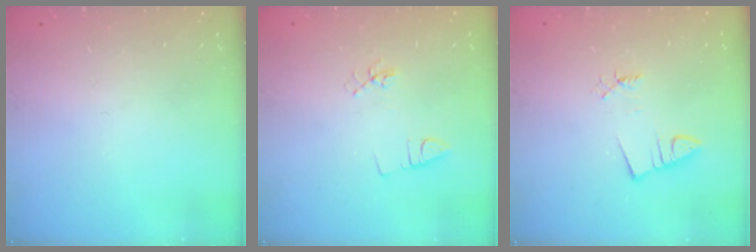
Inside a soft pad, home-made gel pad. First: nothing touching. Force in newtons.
{"total": 3.8, "press": 3.5, "slide": 1.5}
{"total": 1.1, "press": 1.1, "slide": 0.1}